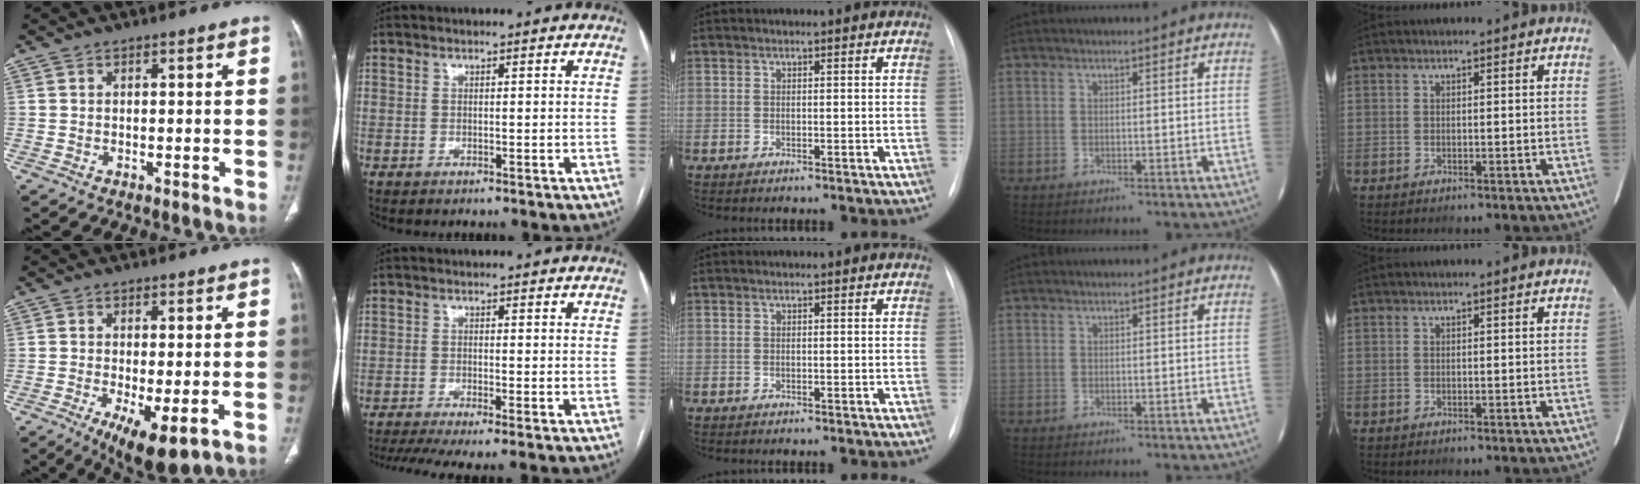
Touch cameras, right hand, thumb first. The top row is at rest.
{"thumb": {"total": 8.7, "force": [-3.0, 2.6, 7.7], "torque": [-0.131, -0.019, -0.041]}, "index": {"total": 7.2, "force": [-5.2, 0.4, 5.0], "torque": [-0.082, -0.007, -0.086]}}